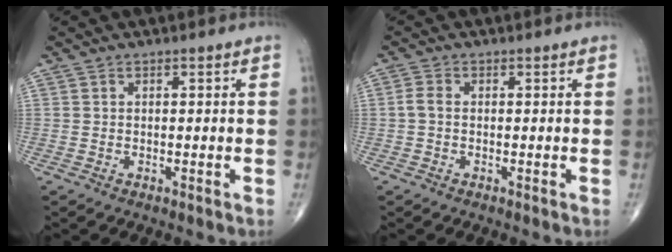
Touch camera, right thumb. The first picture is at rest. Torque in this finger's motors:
{"motor_torque": [-0.13, 0.06, 0.12, -0.01, 0.03]}